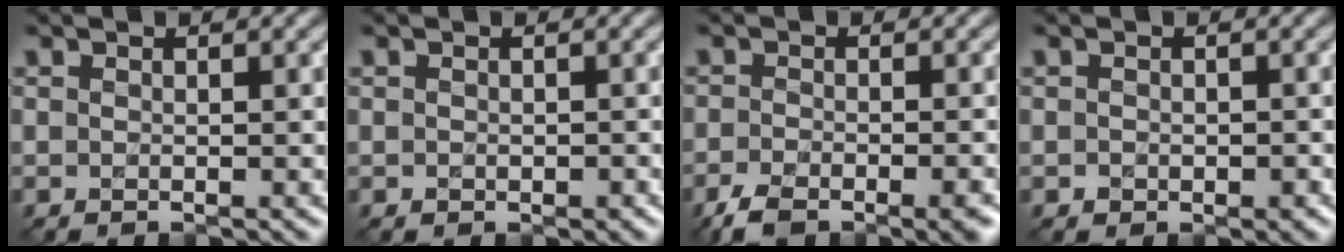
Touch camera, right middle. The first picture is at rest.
{"total": 0.7, "force": [-0.2, 0.5, 0.4], "torque": [-0.005, -0.004, -0.002]}
{"total": 5.6, "force": [-4.0, 1.9, 3.5], "torque": [-0.056, -0.013, -0.070]}
{"total": 1.1, "force": [-0.4, 0.9, 0.6], "torque": [-0.008, -0.005, -0.005]}